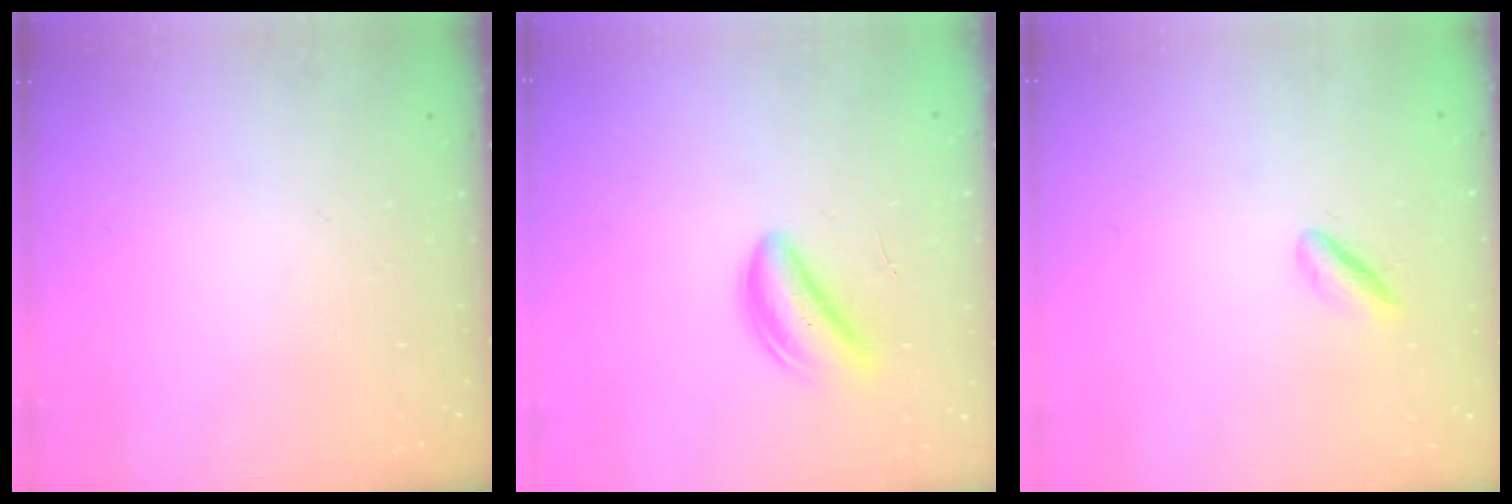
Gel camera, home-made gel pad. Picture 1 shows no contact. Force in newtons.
{"total": 4.6, "press": 4.6, "slide": 0.6}
{"total": 2.1, "press": 1.9, "slide": 0.8}